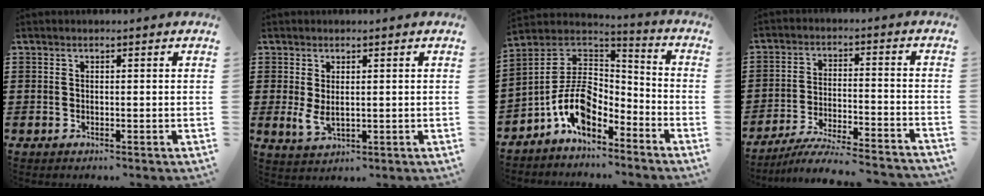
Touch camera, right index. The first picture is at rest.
{"total": 2.9, "force": [0.6, 1.4, 2.5], "torque": [-0.055, -0.002, 0.011]}
{"total": 10.0, "force": [-5.3, 5.6, 6.4], "torque": [-0.160, 0.000, -0.109]}
{"total": 6.2, "force": [-5.9, -0.1, 2.1], "torque": [-0.039, -0.005, -0.114]}